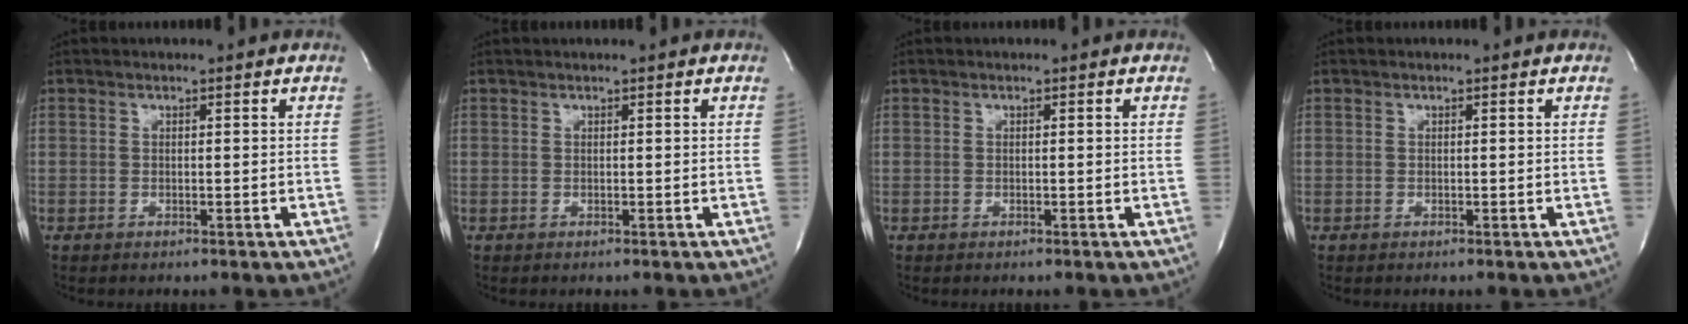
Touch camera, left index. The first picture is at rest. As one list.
[{"total": 0.9, "force": [0.8, -0.2, 0.4], "torque": [-0.005, 0.011, 0.017]}, {"total": 0.0}, {"total": 0.0}]